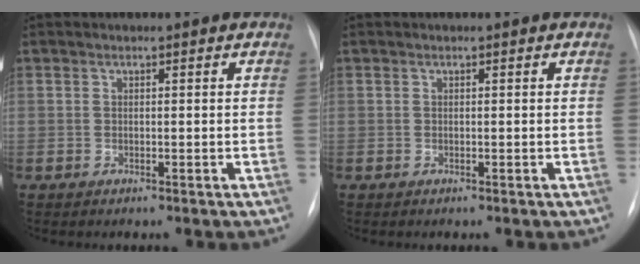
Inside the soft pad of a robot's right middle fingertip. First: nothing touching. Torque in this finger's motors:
{"motor_torque": [-0.01, -0.01, 0.00, 0.00]}